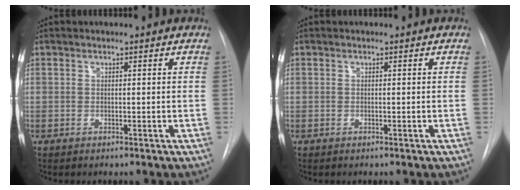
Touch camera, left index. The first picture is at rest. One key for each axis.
{"total": 0.0}